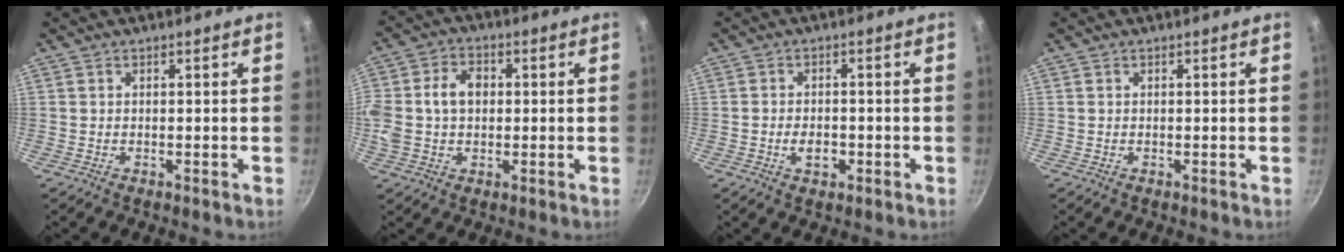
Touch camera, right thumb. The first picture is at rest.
{"total": 10.6, "force": [0.7, 8.0, 7.0], "torque": [-0.129, 0.021, 0.006]}
{"total": 3.8, "force": [-1.2, 2.4, 2.6], "torque": [-0.037, 0.008, -0.021]}
{"total": 0.0}